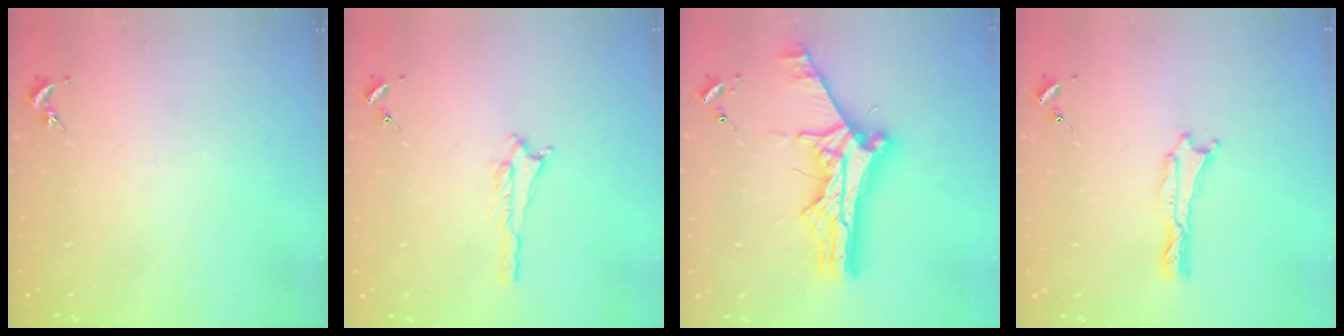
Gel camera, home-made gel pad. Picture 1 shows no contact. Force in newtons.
{"total": 1.4, "press": 1.4, "slide": 0.2}
{"total": 11.4, "press": 11.4, "slide": 1.1}
{"total": 0.0}